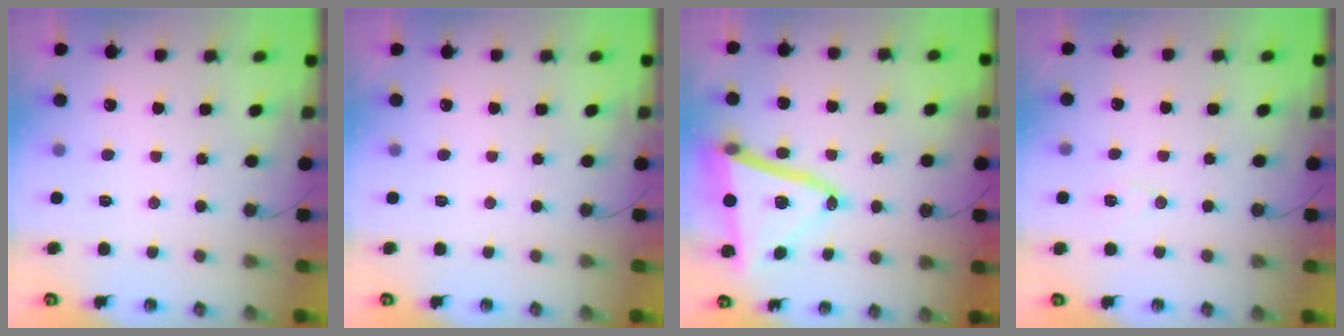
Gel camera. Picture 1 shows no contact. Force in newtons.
{"total": 0.0}
{"total": 18.0, "press": 17.8, "slide": 2.5}
{"total": 7.2, "press": 5.6, "slide": 4.5}